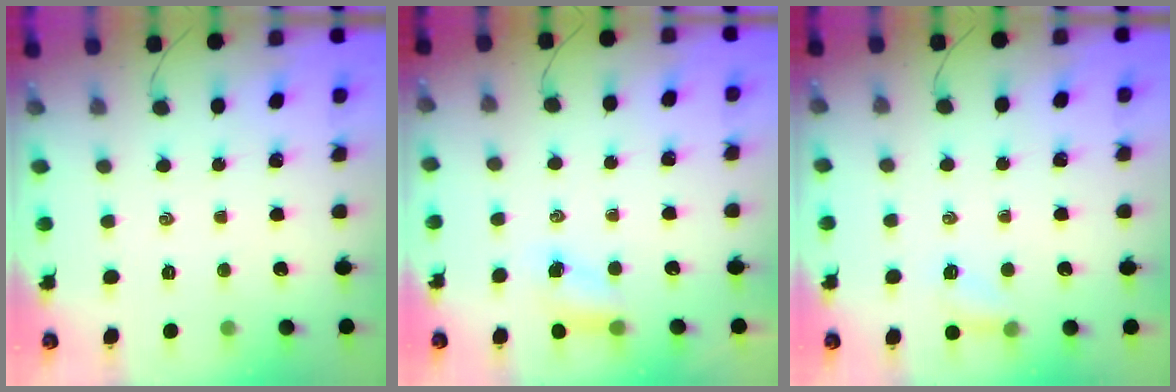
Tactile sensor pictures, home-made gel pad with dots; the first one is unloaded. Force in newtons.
{"total": 4.8, "press": 4.8, "slide": 0.7}
{"total": 4.9, "press": 4.7, "slide": 1.5}